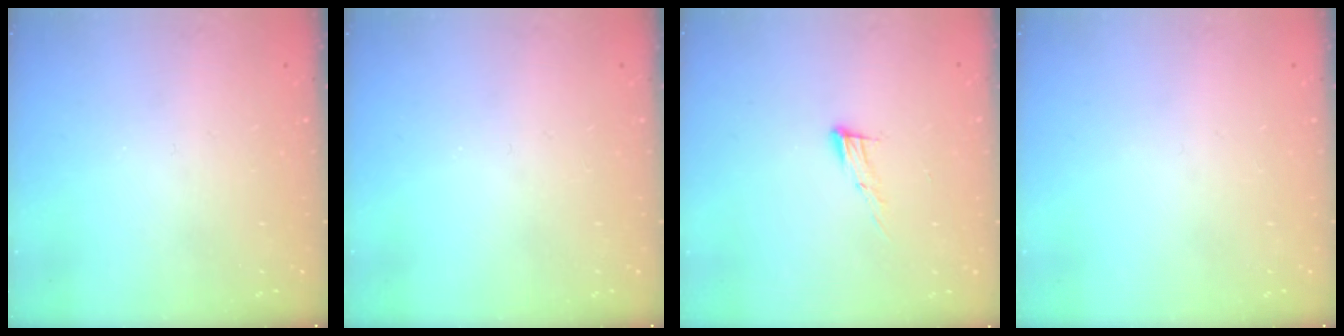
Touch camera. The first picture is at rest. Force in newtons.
{"total": 0.0}
{"total": 8.5, "press": 8.4, "slide": 1.5}
{"total": 0.0}